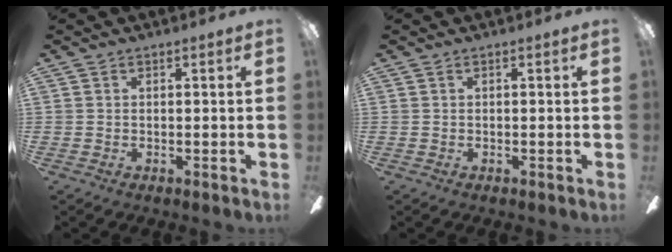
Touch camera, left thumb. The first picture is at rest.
{"total": 0.0}